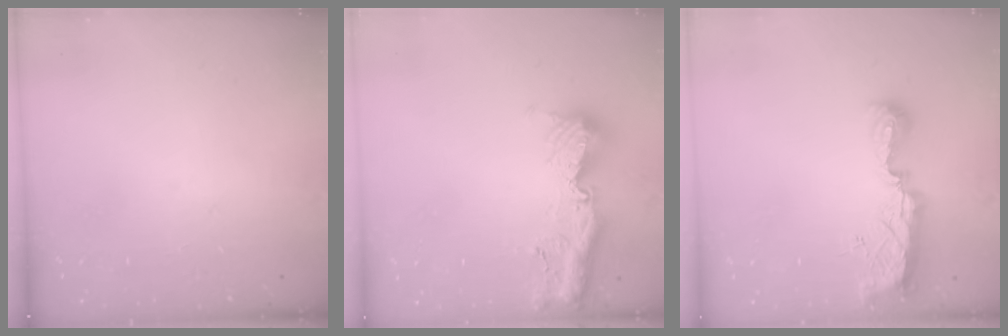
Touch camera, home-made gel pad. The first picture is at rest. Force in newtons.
{"total": 14.1, "press": 14.0, "slide": 1.5}
{"total": 9.4, "press": 9.4, "slide": 0.4}